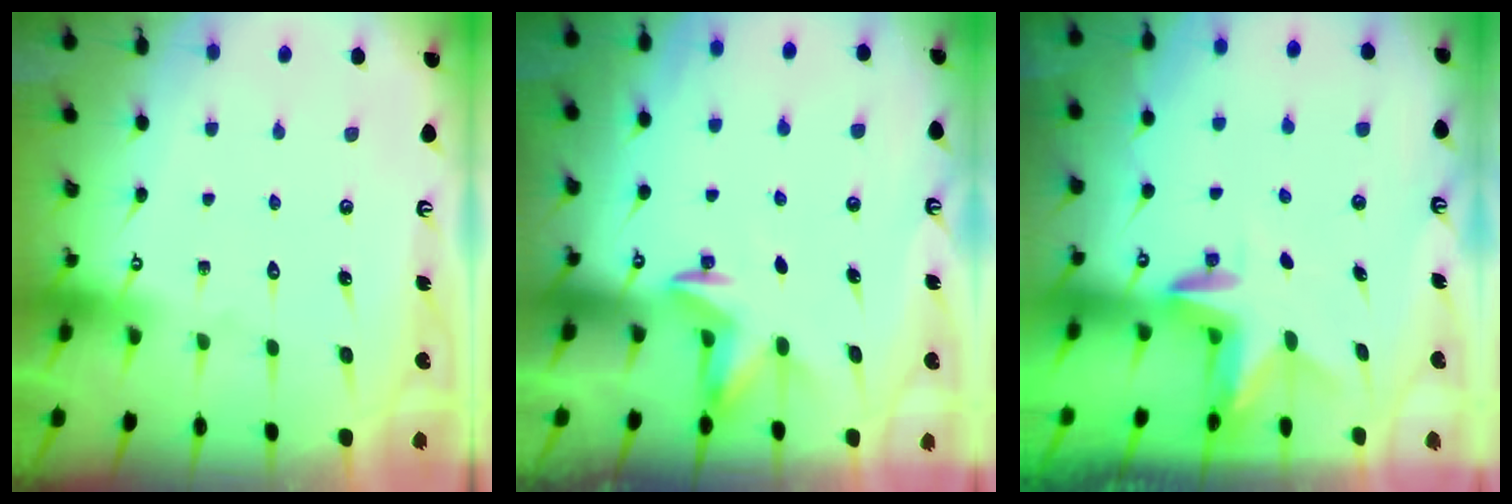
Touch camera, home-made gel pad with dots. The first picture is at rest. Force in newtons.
{"total": 4.1, "press": 4.0, "slide": 0.5}
{"total": 3.1, "press": 3.1, "slide": 0.2}